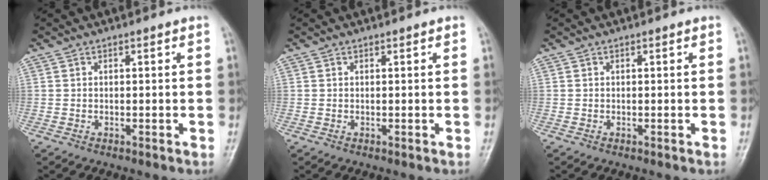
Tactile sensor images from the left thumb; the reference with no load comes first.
{"total": 0.0}
{"total": 0.0}